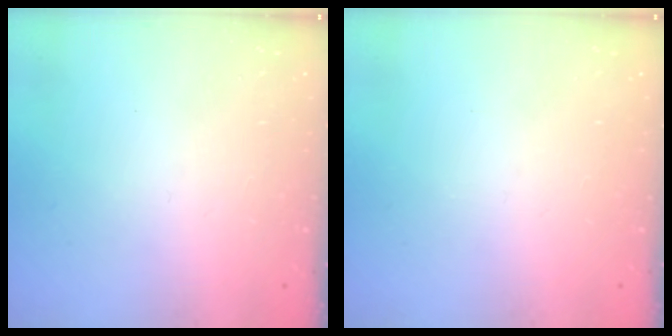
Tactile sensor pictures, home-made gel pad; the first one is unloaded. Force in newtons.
{"total": 0.0}